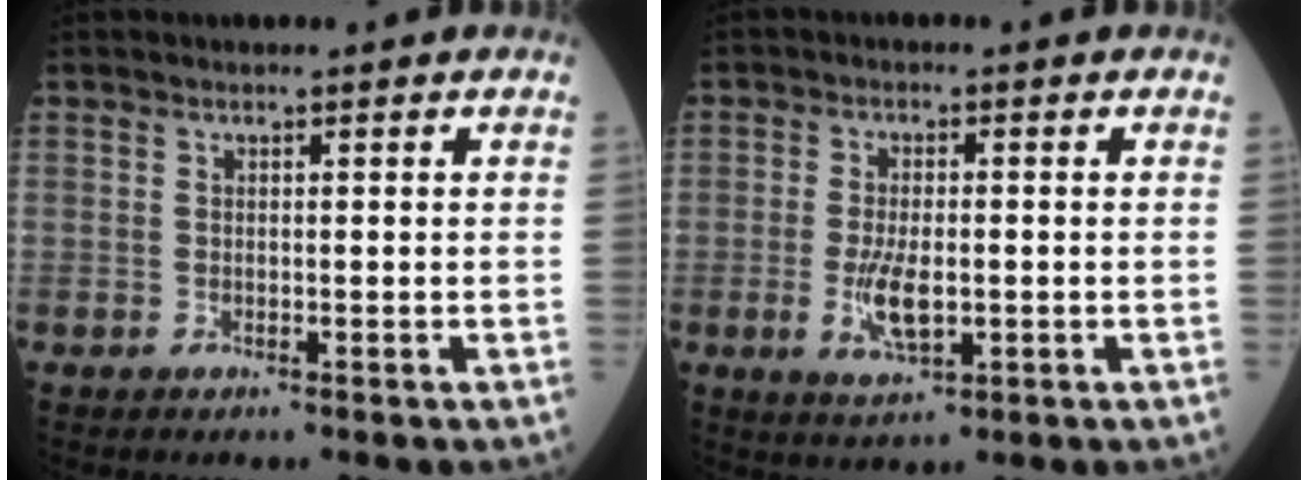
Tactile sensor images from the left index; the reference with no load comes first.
{"total": 5.5, "force": [-1.1, 2.0, 5.0], "torque": [-0.103, -0.008, -0.017]}